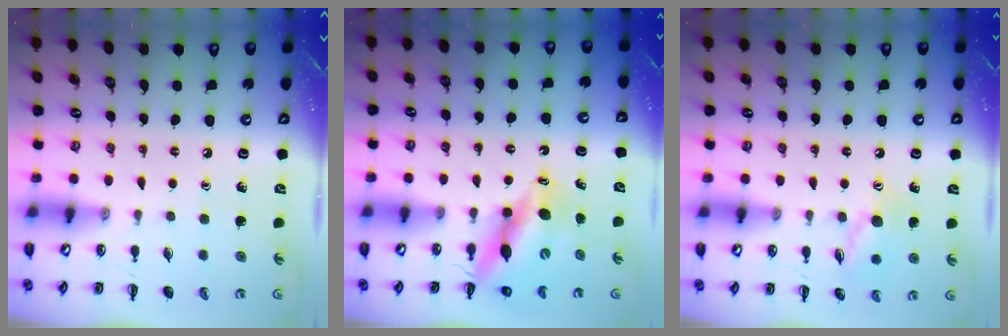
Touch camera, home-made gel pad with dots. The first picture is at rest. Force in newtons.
{"total": 11.1, "press": 10.7, "slide": 3.0}
{"total": 9.9, "press": 9.9, "slide": 0.7}